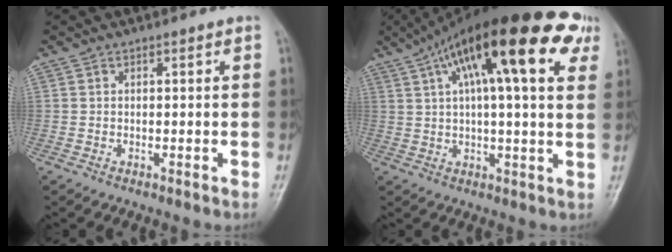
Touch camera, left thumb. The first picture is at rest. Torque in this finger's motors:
{"motor_torque": [2.76, 2.07, 2.11, -0.66, 0.71]}